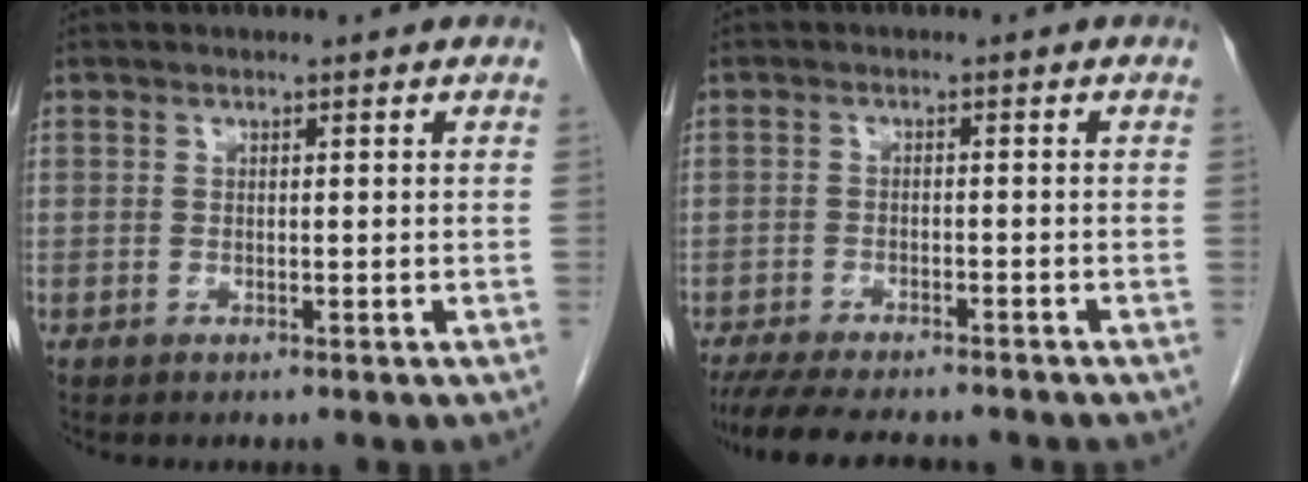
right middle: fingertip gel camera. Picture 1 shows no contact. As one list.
[{"total": 11.5, "force": [-10.1, 2.3, 5.0], "torque": [-0.085, -0.013, -0.146]}]